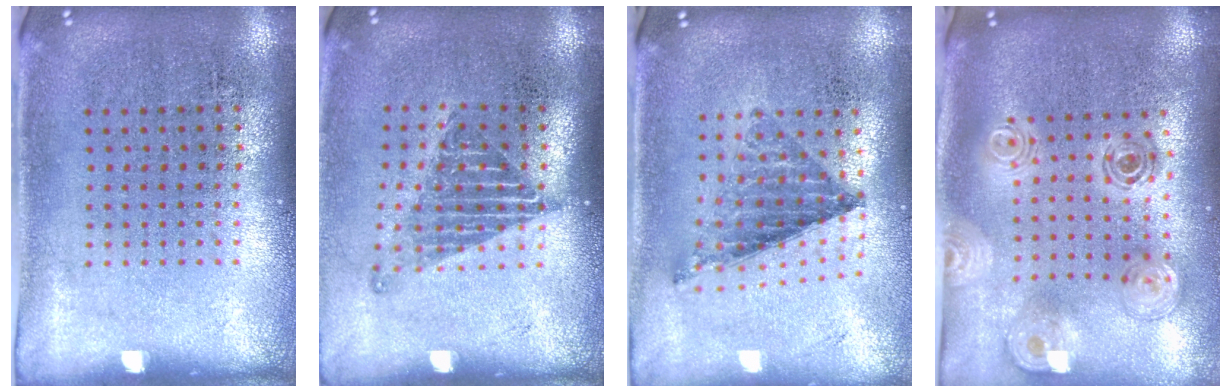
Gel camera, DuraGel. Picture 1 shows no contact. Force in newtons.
{"total": 1.3, "press": 1.1, "slide": 0.7}
{"total": 0.8, "press": 0.8, "slide": 0.1}
{"total": 1.5, "press": 1.3, "slide": 0.7}